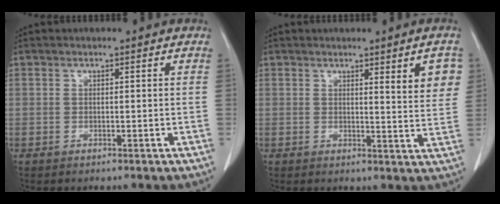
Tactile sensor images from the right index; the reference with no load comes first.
{"total": 5.5, "force": [2.3, 0.8, 4.9], "torque": [-0.055, -0.011, 0.026]}